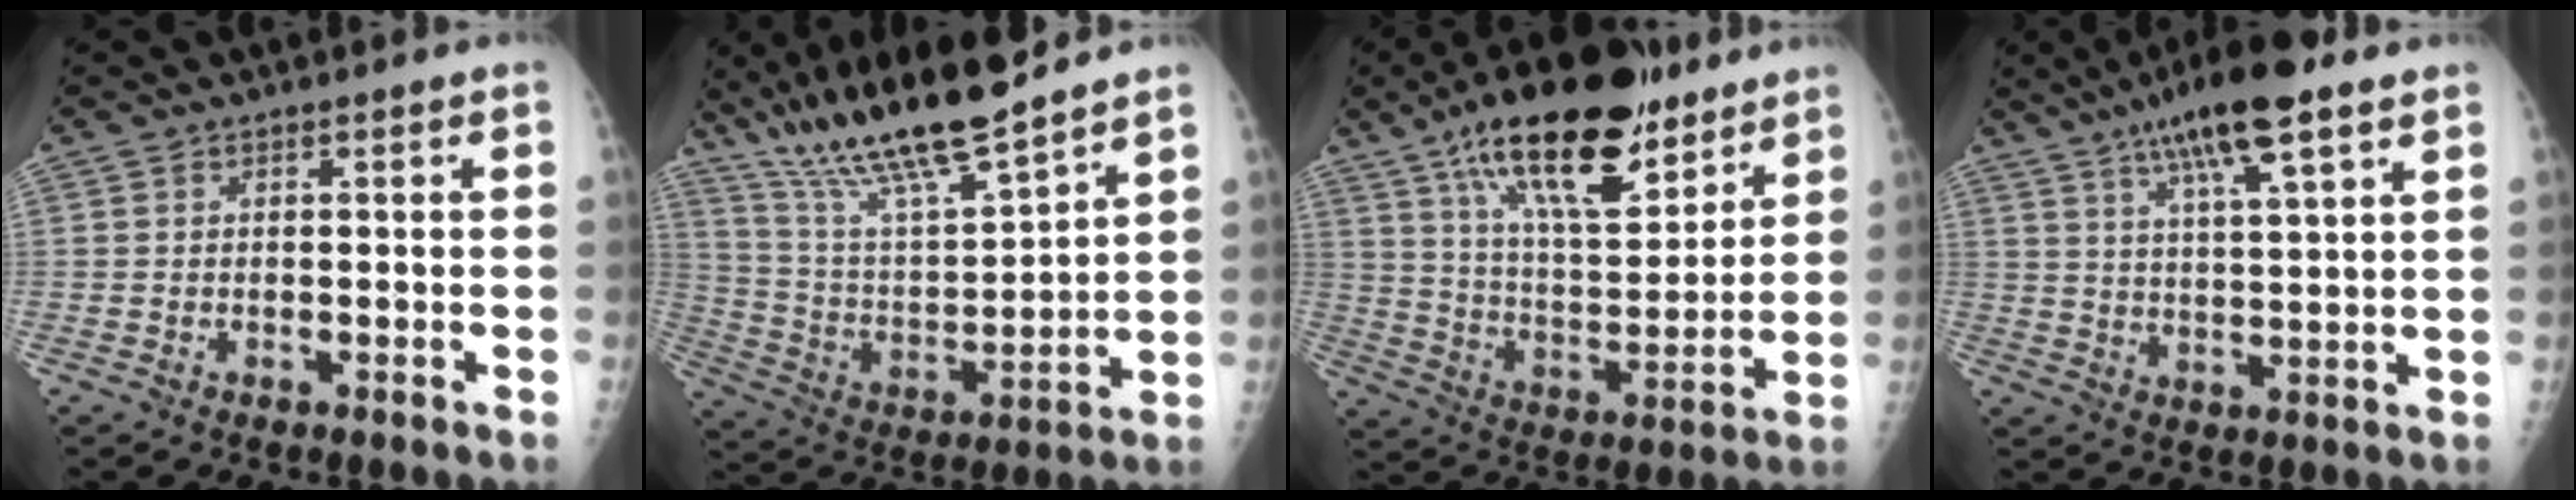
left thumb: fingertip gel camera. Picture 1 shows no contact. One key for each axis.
{"total": 19.5, "fx": 15.7, "fy": 3.1, "fz": 11.1, "tx": -0.181, "ty": -0.070, "tz": 0.290}
{"total": 24.4, "fx": 15.7, "fy": 9.5, "fz": 16.1, "tx": -0.236, "ty": -0.055, "tz": 0.264}
{"total": 14.2, "fx": 8.5, "fy": 3.1, "fz": 11.0, "tx": -0.178, "ty": -0.020, "tz": 0.142}